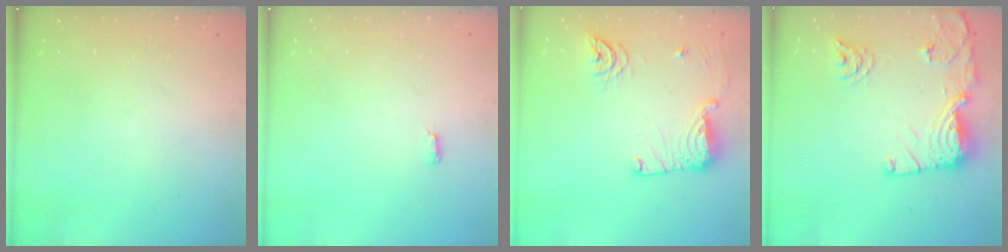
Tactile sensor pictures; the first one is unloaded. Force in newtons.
{"total": 6.4, "press": 3.8, "slide": 5.1}
{"total": 14.3, "press": 14.2, "slide": 1.4}
{"total": 16.5, "press": 16.5, "slide": 1.7}